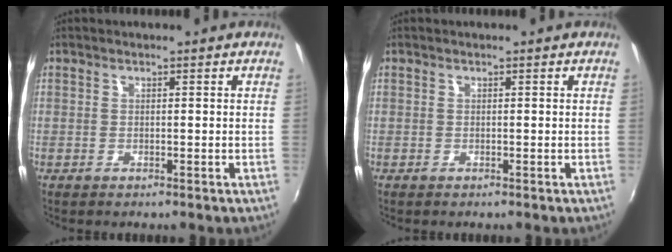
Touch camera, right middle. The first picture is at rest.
{"total": 0.0}